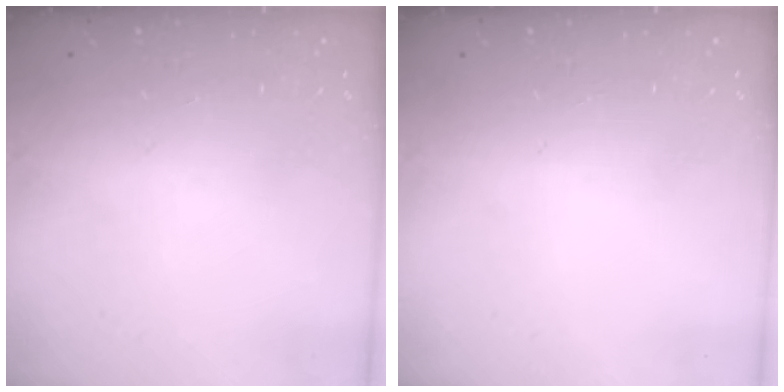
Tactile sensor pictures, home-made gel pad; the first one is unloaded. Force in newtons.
{"total": 0.0}